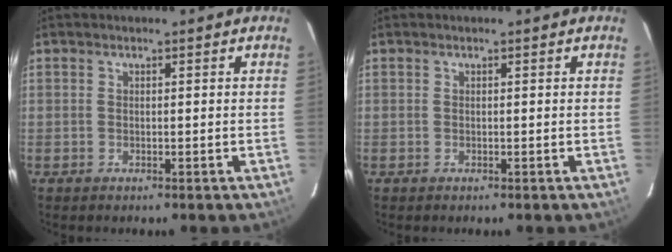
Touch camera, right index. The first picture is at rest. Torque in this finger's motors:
{"motor_torque": [0.00, 0.00, 0.00, 0.00]}